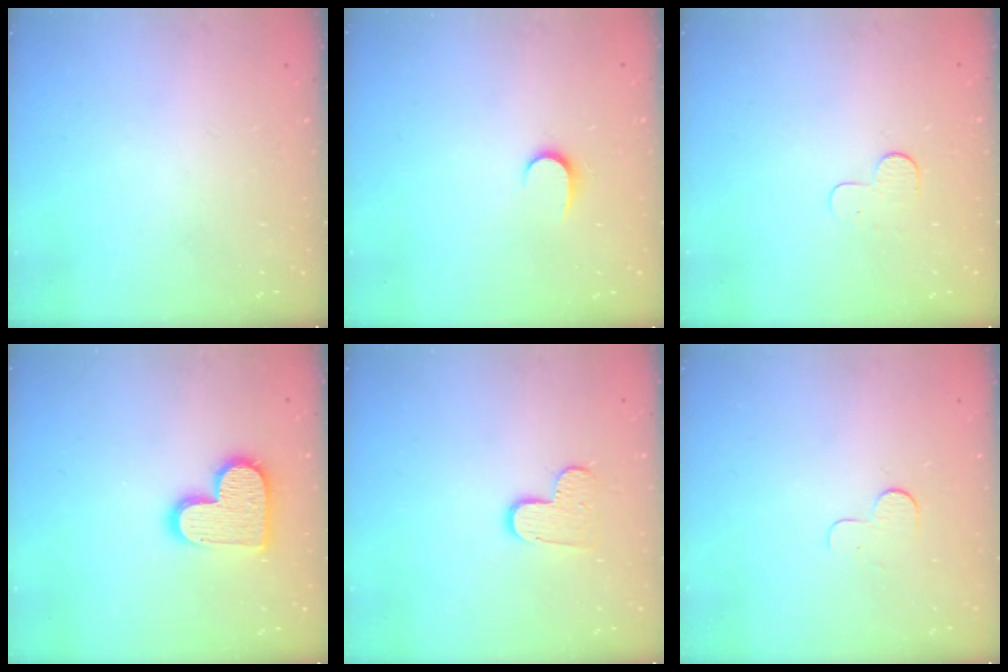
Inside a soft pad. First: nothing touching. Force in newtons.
{"total": 5.2, "press": 5.2, "slide": 0.5}
{"total": 6.0, "press": 6.0, "slide": 0.5}
{"total": 14.5, "press": 14.5, "slide": 0.9}
{"total": 8.5, "press": 8.4, "slide": 0.6}
{"total": 3.6, "press": 3.6, "slide": 0.3}